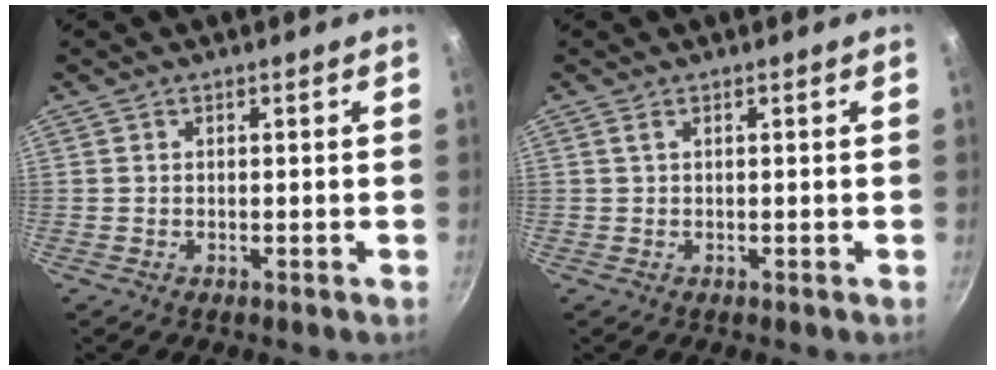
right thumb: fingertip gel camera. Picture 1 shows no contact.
{"total": 0.0}